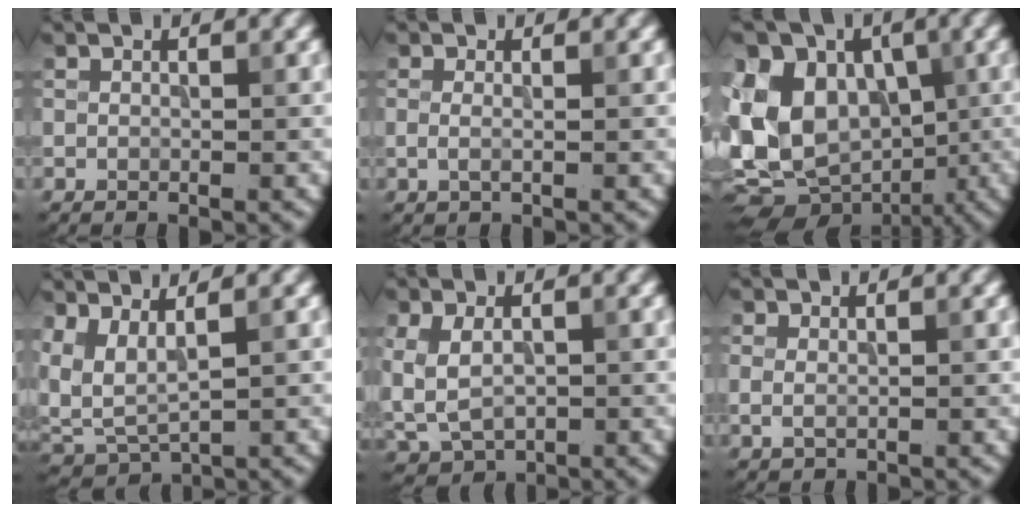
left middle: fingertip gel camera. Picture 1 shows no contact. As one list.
[{"total": 1.0, "force": [0.0, 0.2, 1.0], "torque": [-0.022, -0.004, -0.002]}, {"total": 16.2, "force": [0.1, 13.0, 9.6], "torque": [-0.197, 0.010, -0.015]}, {"total": 4.5, "force": [1.9, 2.0, 3.6], "torque": [-0.091, -0.002, 0.041]}, {"total": 5.3, "force": [0.1, 3.7, 3.7], "torque": [-0.085, -0.012, 0.012]}, {"total": 1.1, "force": [0.3, 0.6, 0.9], "torque": [-0.019, -0.002, 0.006]}]